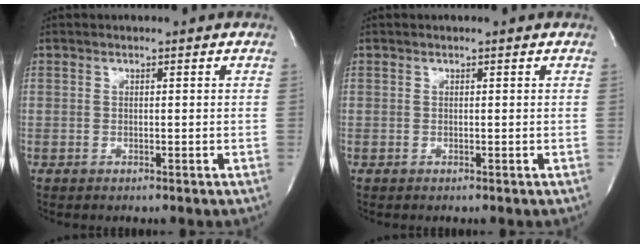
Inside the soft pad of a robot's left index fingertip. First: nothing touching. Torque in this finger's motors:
{"motor_torque": [-0.05, 0.05, 0.00, 0.00]}